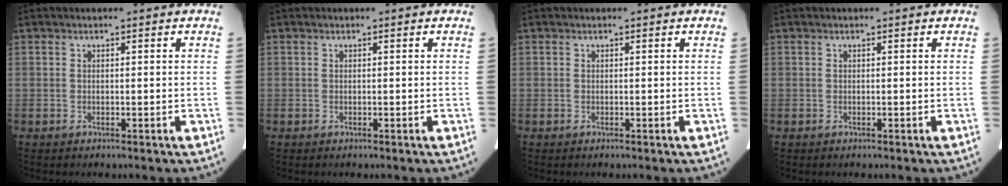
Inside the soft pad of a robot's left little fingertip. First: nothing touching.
{"total": 0.0}
{"total": 0.0}
{"total": 0.0}